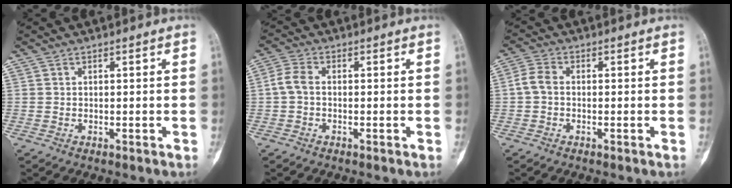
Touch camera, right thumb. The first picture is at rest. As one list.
[{"total": 3.5, "force": [-0.3, 2.2, 2.7], "torque": [-0.061, 0.009, -0.014]}, {"total": 3.4, "force": [-0.3, 2.3, 2.5], "torque": [-0.051, 0.008, -0.015]}]